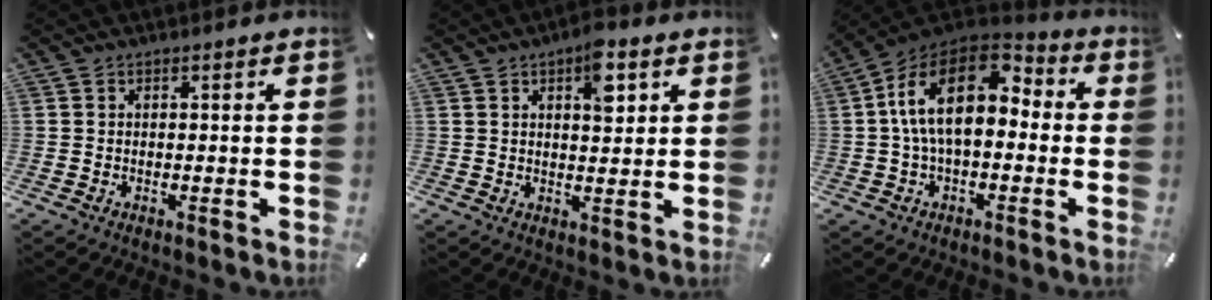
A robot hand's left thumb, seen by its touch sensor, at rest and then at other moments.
{"total": 7.2, "force": [3.1, 3.4, 5.5], "torque": [-0.068, -0.012, 0.045]}
{"total": 16.2, "force": [2.2, 9.4, 13.0], "torque": [-0.258, 0.000, 0.032]}